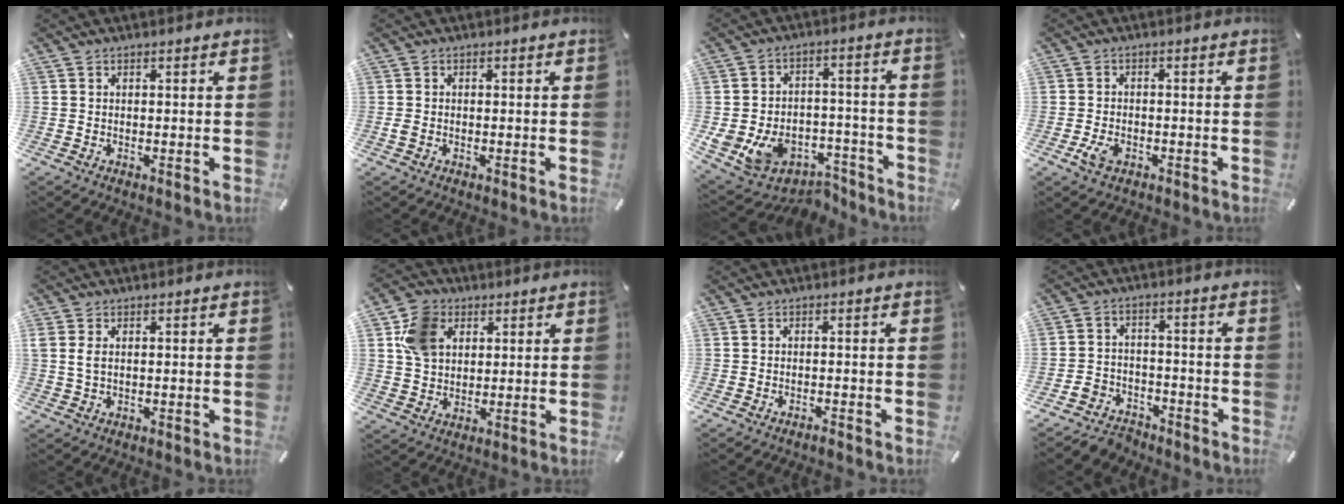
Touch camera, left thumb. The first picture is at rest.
{"total": 0.9, "force": [-0.3, 0.5, 0.7], "torque": [-0.013, 0.001, -0.005]}
{"total": 11.0, "force": [-4.8, 9.1, 3.8], "torque": [-0.055, 0.022, -0.073]}
{"total": 3.6, "force": [-1.7, 2.2, 2.3], "torque": [-0.058, 0.001, -0.034]}
{"total": 2.5, "force": [0.7, 1.5, 1.8], "torque": [-0.039, 0.003, 0.012]}
{"total": 9.9, "force": [3.7, 7.9, 4.6], "torque": [-0.107, 0.017, 0.074]}
{"total": 1.1, "force": [-1.0, 0.2, 0.4], "torque": [-0.011, -0.002, -0.018]}
{"total": 6.2, "force": [-5.1, 3.3, 0.9], "torque": [-0.011, 0.031, -0.099]}